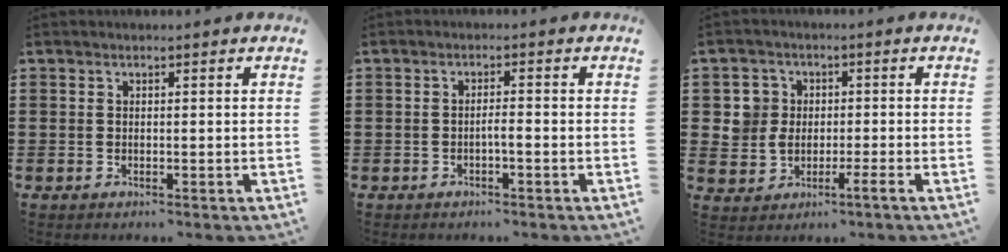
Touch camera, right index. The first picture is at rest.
{"total": 1.6, "force": [-0.9, 0.1, 1.3], "torque": [-0.025, 0.000, -0.016]}
{"total": 3.7, "force": [-0.7, 3.2, 1.7], "torque": [-0.047, 0.013, -0.016]}